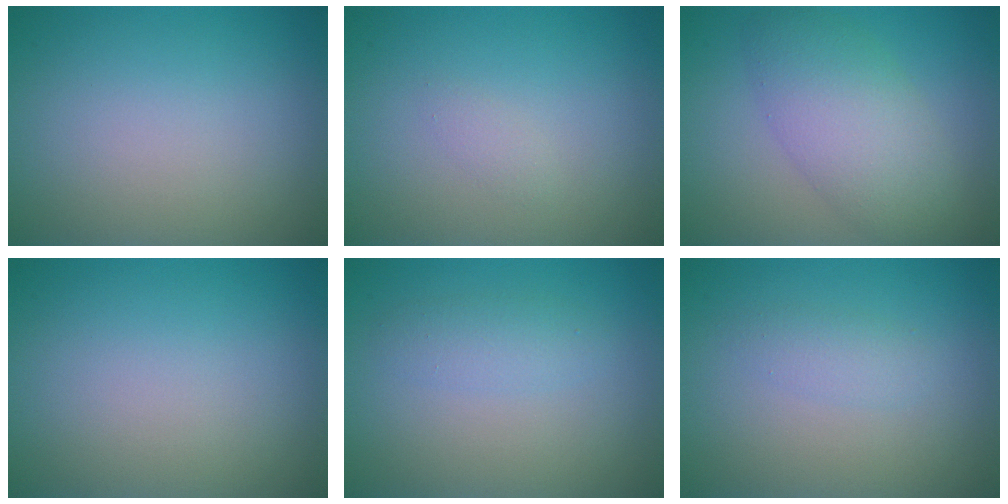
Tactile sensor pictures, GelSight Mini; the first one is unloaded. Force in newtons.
{"total": 0.7, "press": 0.7, "slide": 0.0}
{"total": 5.8, "press": 5.8, "slide": 0.2}
{"total": 0.0}
{"total": 1.6, "press": 1.6, "slide": 0.0}
{"total": 1.4, "press": 1.4, "slide": 0.0}